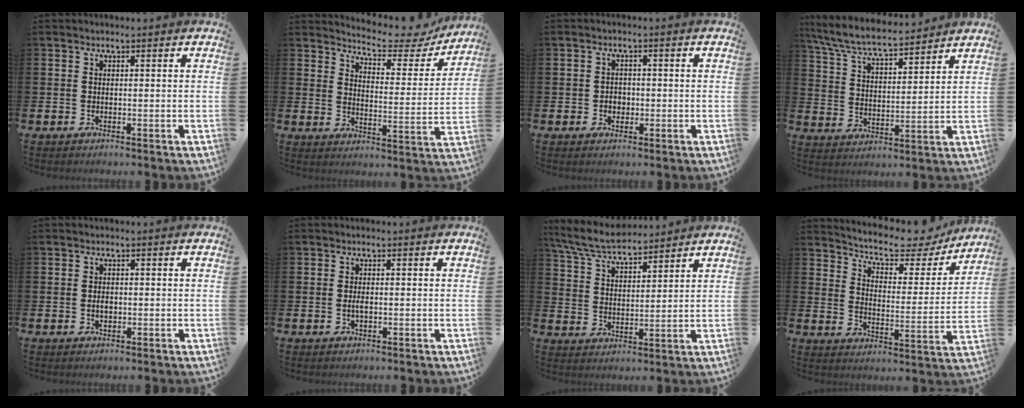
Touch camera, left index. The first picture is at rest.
{"total": 6.0, "force": [5.7, 1.3, 1.4], "torque": [-0.045, -0.049, 0.092]}
{"total": 1.9, "force": [-0.3, 1.7, 0.8], "torque": [-0.008, 0.003, -0.011]}
{"total": 7.4, "force": [6.9, 1.0, 2.4], "torque": [-0.078, -0.040, 0.122]}
{"total": 1.4, "force": [-0.2, 0.9, 1.0], "torque": [-0.010, 0.003, -0.007]}
{"total": 1.2, "force": [-0.2, 0.5, 1.1], "torque": [-0.020, 0.001, -0.004]}
{"total": 7.2, "force": [6.8, 1.2, 1.9], "torque": [-0.068, -0.029, 0.125]}
{"total": 7.0, "force": [6.3, 2.3, 1.9], "torque": [-0.061, -0.052, 0.103]}